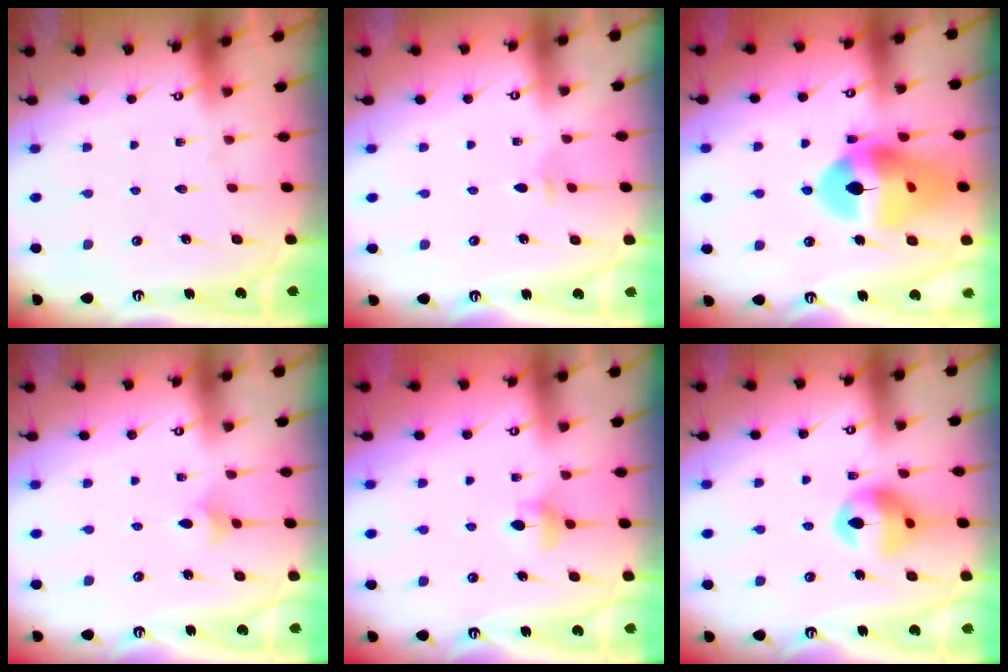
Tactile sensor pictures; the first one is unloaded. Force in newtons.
{"total": 2.8, "press": 2.7, "slide": 0.6}
{"total": 19.0, "press": 18.9, "slide": 2.3}
{"total": 2.9, "press": 2.9, "slide": 0.6}
{"total": 5.2, "press": 5.1, "slide": 0.8}
{"total": 12.8, "press": 12.7, "slide": 1.3}